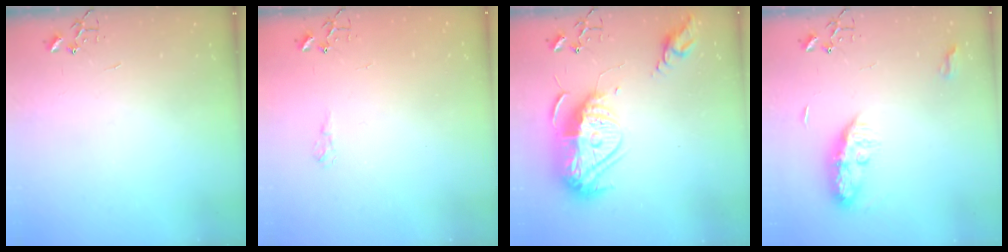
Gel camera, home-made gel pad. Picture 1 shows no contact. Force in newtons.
{"total": 5.5, "press": 5.4, "slide": 0.7}
{"total": 19.8, "press": 19.7, "slide": 2.1}
{"total": 10.1, "press": 10.1, "slide": 0.6}